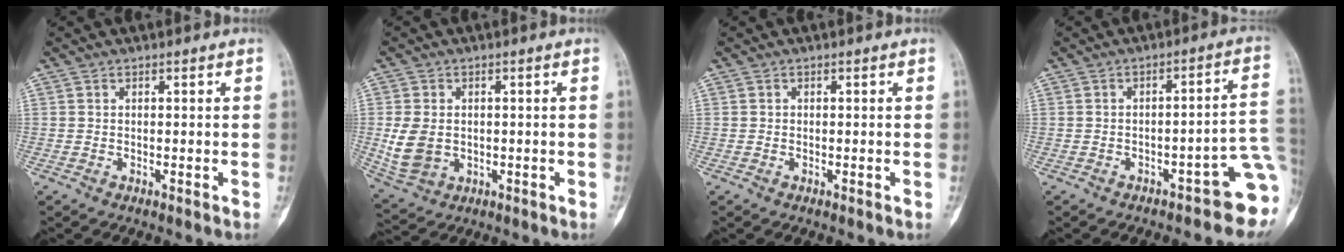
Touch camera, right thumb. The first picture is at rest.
{"total": 7.4, "force": [-0.3, 5.6, 4.8], "torque": [-0.090, -0.003, 0.007]}
{"total": 0.0}
{"total": 9.5, "force": [-4.7, 2.9, 7.7], "torque": [-0.067, 0.053, -0.059]}